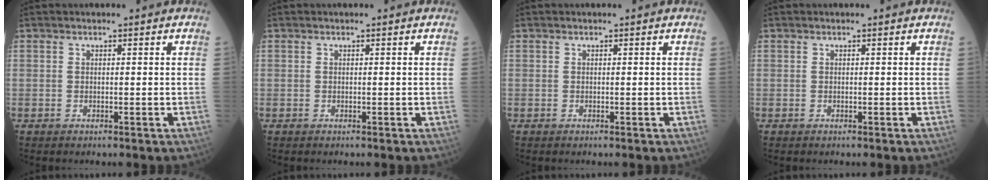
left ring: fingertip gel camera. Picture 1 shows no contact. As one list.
[{"total": 0.0}, {"total": 0.0}, {"total": 0.0}]